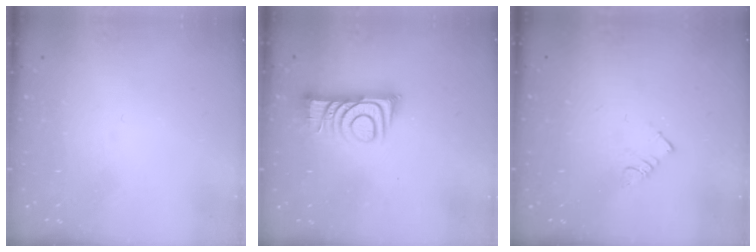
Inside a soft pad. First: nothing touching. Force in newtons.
{"total": 10.2, "press": 10.2, "slide": 0.4}
{"total": 3.6, "press": 3.6, "slide": 0.2}